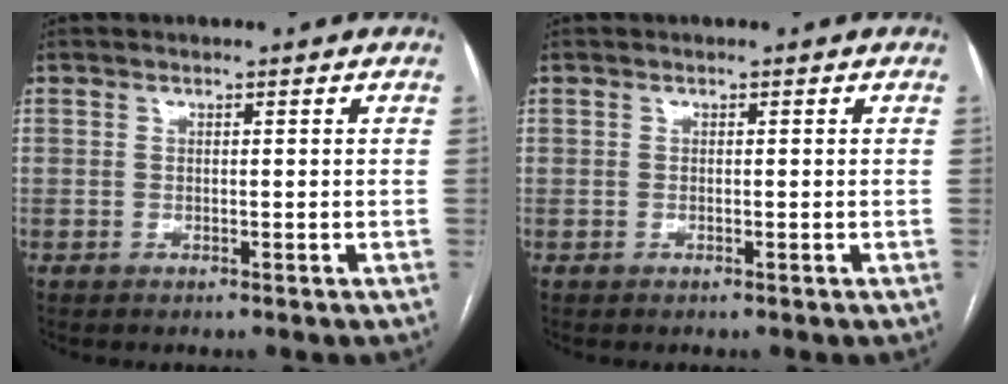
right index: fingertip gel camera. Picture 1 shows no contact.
{"total": 0.0}